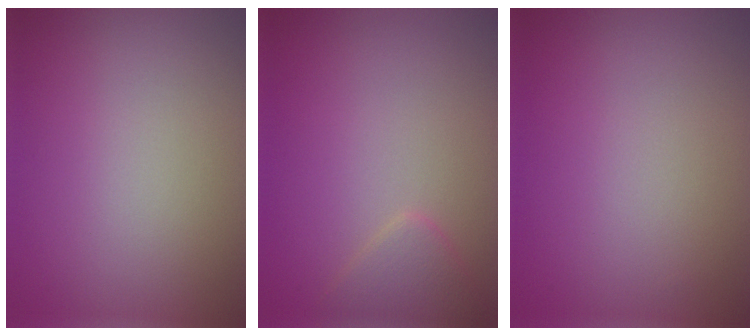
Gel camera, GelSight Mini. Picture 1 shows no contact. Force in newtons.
{"total": 1.8, "press": 1.8, "slide": 0.1}
{"total": 0.0}